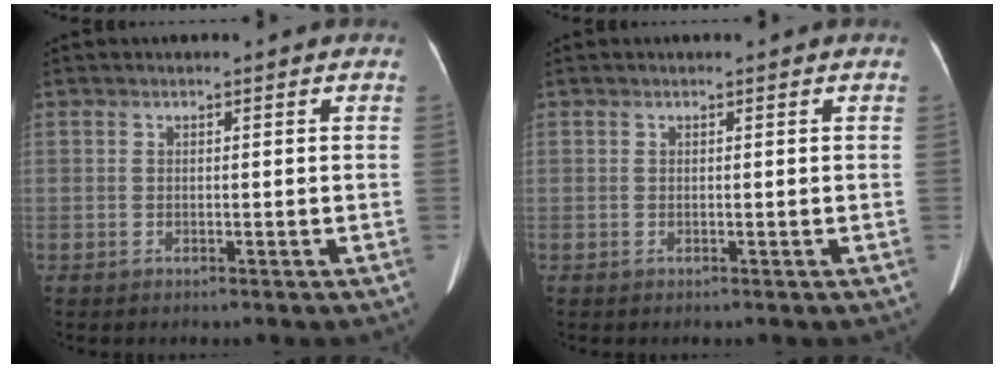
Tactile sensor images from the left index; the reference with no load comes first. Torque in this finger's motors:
{"motor_torque": [0.00, 0.01, 0.00, 0.00]}